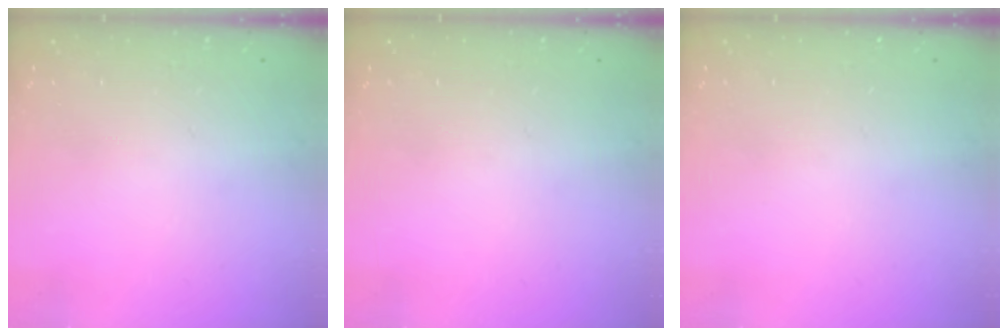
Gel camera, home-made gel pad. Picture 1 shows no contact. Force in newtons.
{"total": 0.0}
{"total": 0.0}